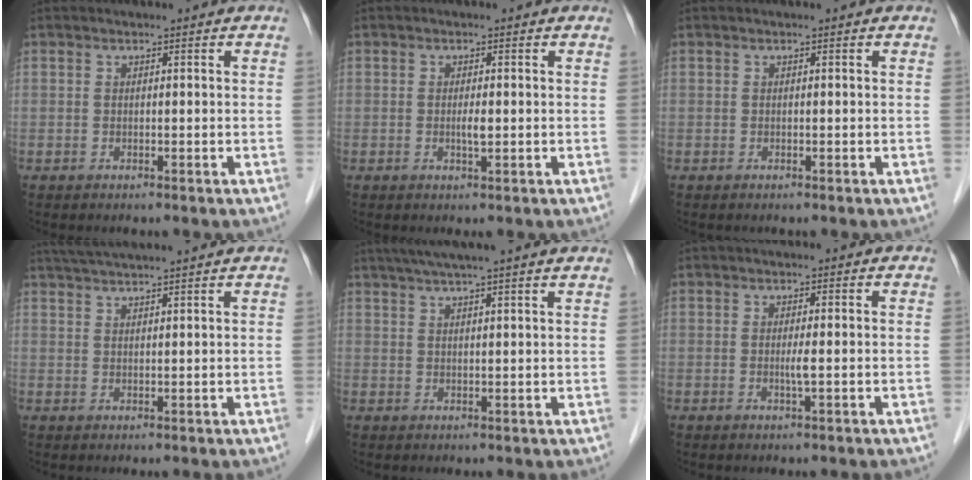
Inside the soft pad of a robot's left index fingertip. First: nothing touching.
{"total": 1.4, "force": [-0.1, 0.2, 1.4], "torque": [-0.026, -0.001, -0.001]}
{"total": 0.0}
{"total": 9.2, "force": [8.2, -1.0, 3.9], "torque": [-0.068, 0.035, 0.121]}
{"total": 10.5, "force": [8.8, -0.8, 5.8], "torque": [-0.090, 0.033, 0.110]}
{"total": 1.3, "force": [-0.1, -0.3, 1.3], "torque": [-0.026, -0.002, -0.003]}